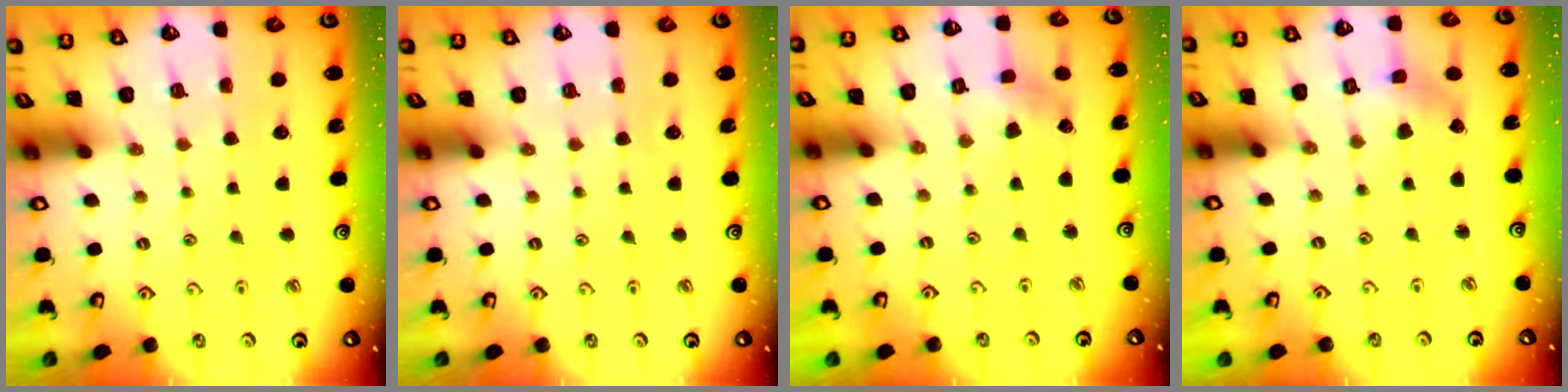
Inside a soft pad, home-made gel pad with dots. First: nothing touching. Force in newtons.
{"total": 0.0}
{"total": 2.5, "press": 2.4, "slide": 0.5}
{"total": 1.5, "press": 1.4, "slide": 0.2}